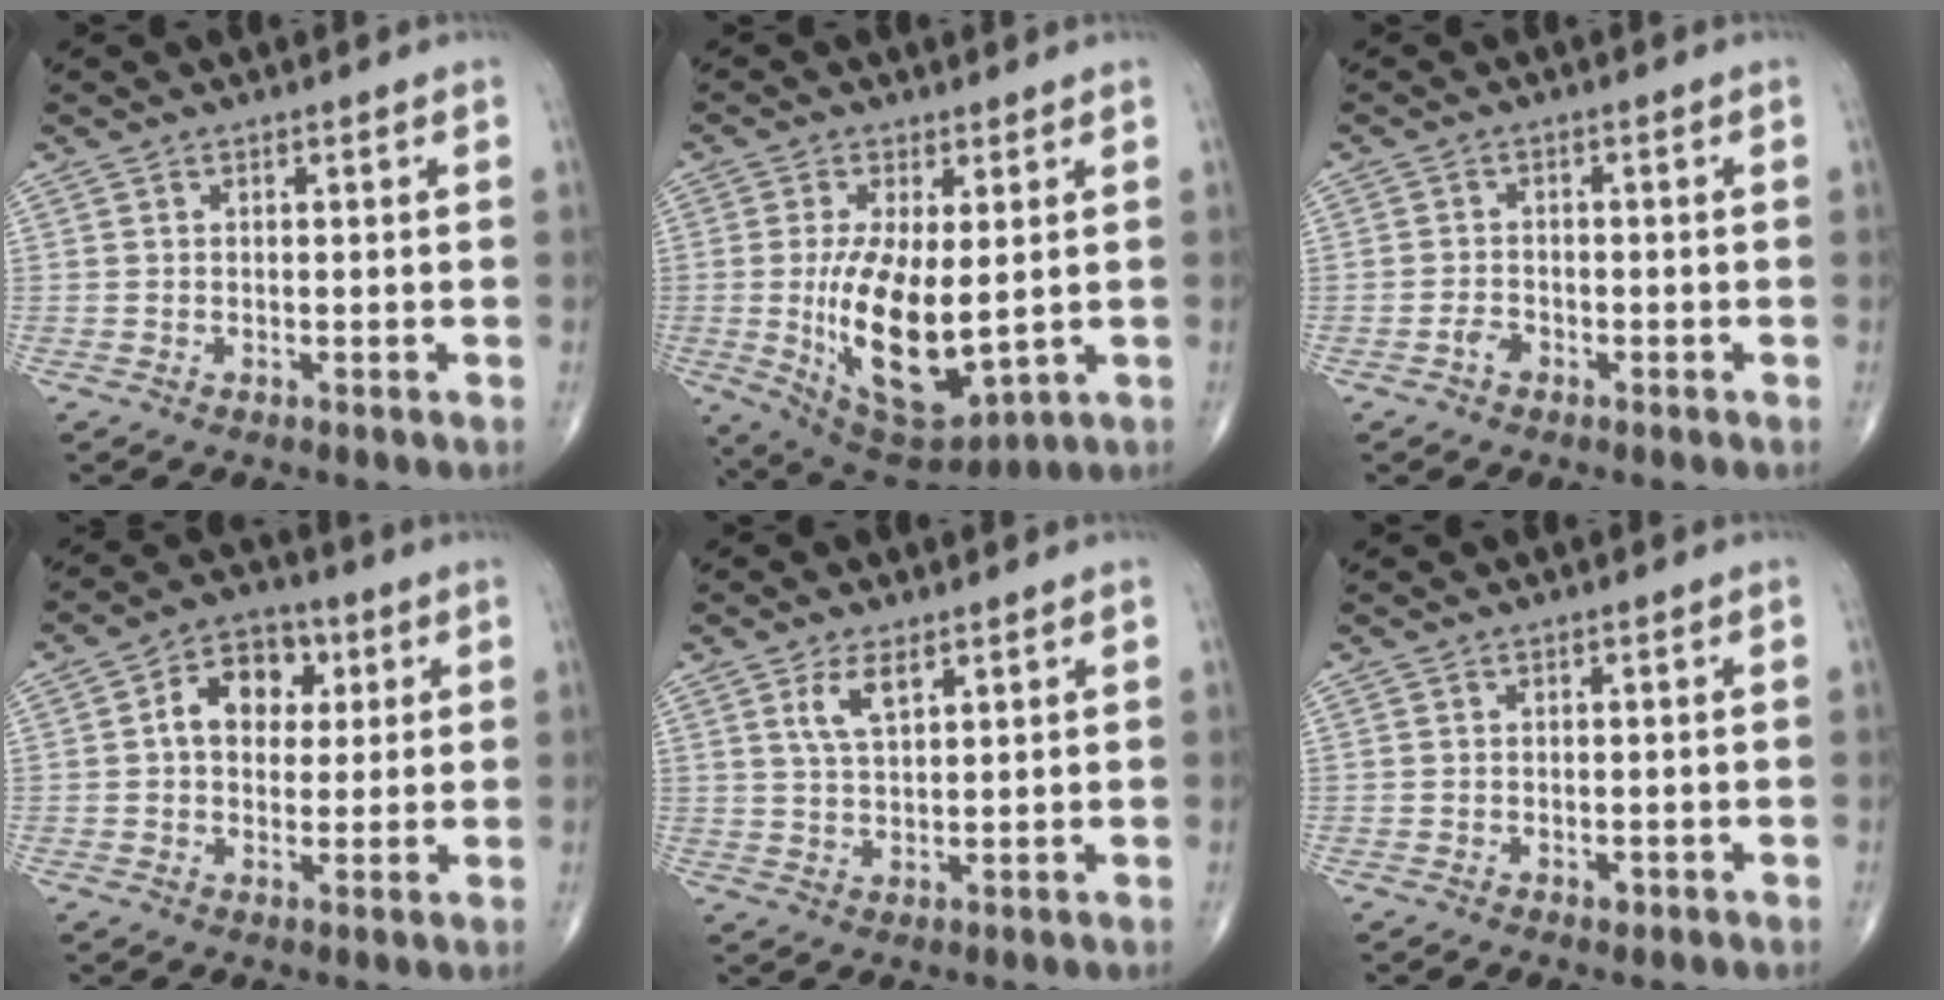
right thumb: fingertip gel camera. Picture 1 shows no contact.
{"total": 15.3, "force": [-0.7, 6.7, 13.8], "torque": [-0.237, -0.025, 0.011]}
{"total": 2.1, "force": [-1.3, 1.3, 0.9], "torque": [-0.013, 0.010, -0.025]}
{"total": 9.7, "force": [2.1, 7.1, 6.3], "torque": [-0.064, 0.010, 0.025]}
{"total": 4.8, "force": [2.5, 1.9, 3.6], "torque": [-0.067, -0.012, 0.052]}
{"total": 0.9, "force": [-0.4, 0.6, 0.5], "torque": [-0.006, 0.000, -0.006]}